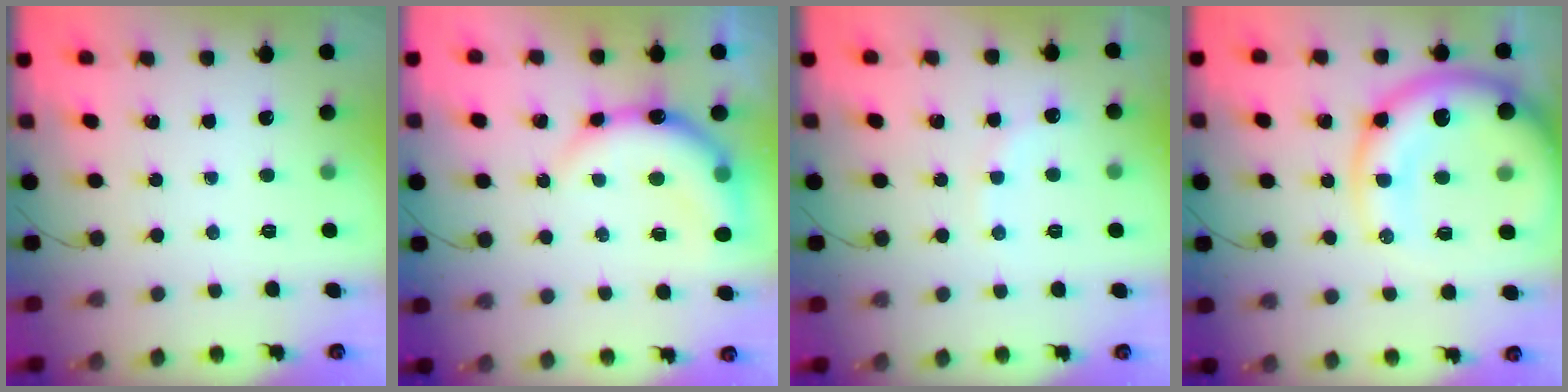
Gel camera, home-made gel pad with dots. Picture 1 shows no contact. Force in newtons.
{"total": 10.9, "press": 10.8, "slide": 1.5}
{"total": 5.8, "press": 5.6, "slide": 1.3}
{"total": 20.2, "press": 19.8, "slide": 3.9}